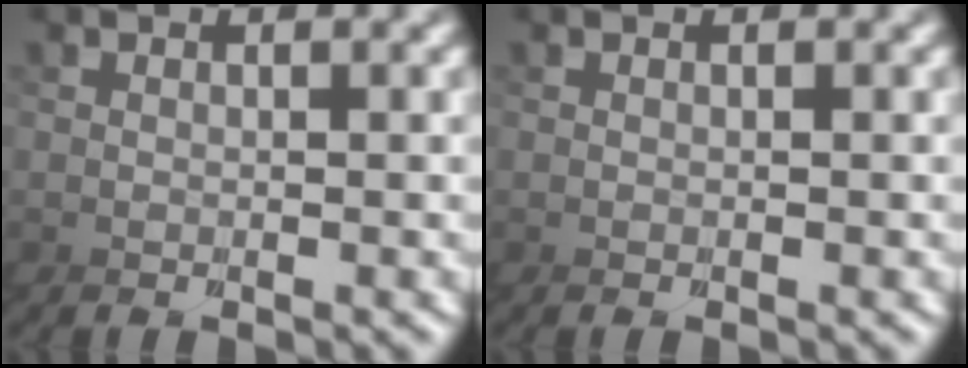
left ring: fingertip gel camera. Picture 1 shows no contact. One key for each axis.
{"total": 0.0}